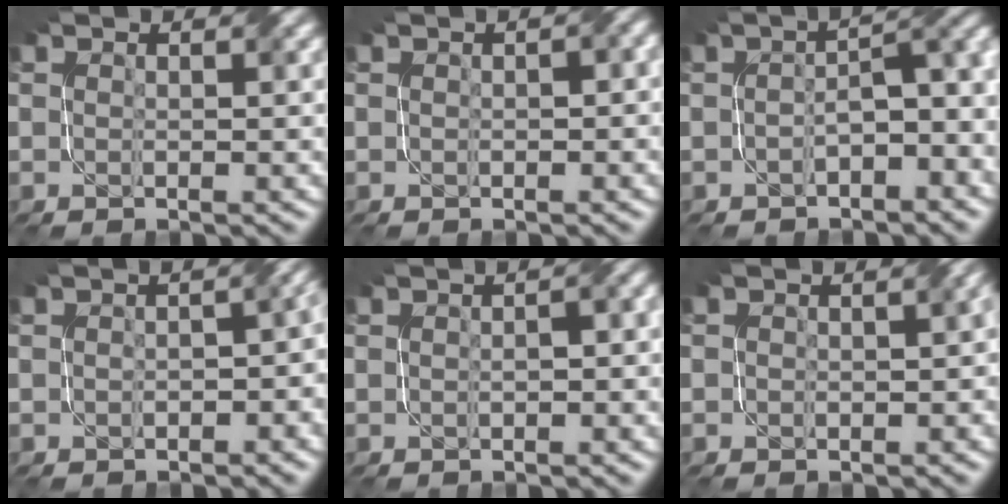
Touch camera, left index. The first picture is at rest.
{"total": 1.9, "force": [0.4, 0.7, 1.7], "torque": [-0.024, 0.007, 0.008]}
{"total": 4.9, "force": [-1.3, 2.0, 4.3], "torque": [-0.057, 0.012, -0.023]}
{"total": 4.5, "force": [-0.6, 2.6, 3.6], "torque": [-0.025, -0.004, 0.000]}
{"total": 3.1, "force": [0.5, 1.3, 2.7], "torque": [-0.035, 0.010, -0.002]}
{"total": 2.2, "force": [0.1, 1.5, 1.6], "torque": [-0.013, -0.003, 0.000]}